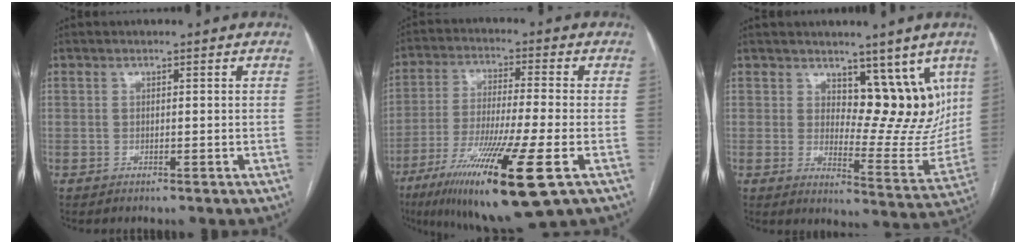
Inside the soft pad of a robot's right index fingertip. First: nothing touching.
{"total": 17.7, "force": [-8.5, 0.8, 15.4], "torque": [-0.276, -0.044, -0.146]}
{"total": 10.6, "force": [6.0, 5.5, 6.8], "torque": [-0.062, -0.006, 0.099]}